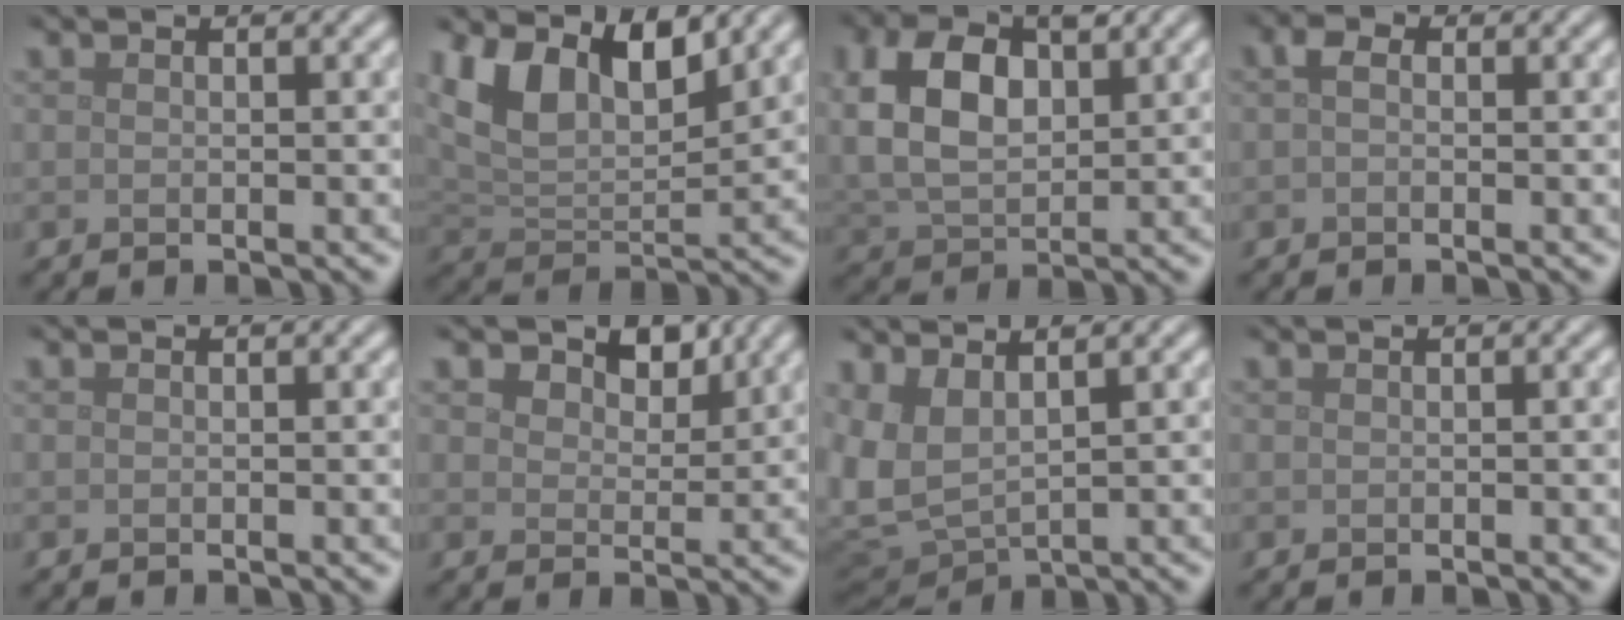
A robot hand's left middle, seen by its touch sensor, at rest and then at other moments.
{"total": 7.8, "force": [4.0, 4.2, 5.3], "torque": [-0.101, -0.011, 0.072]}
{"total": 7.7, "force": [2.3, 5.0, 5.4], "torque": [-0.119, 0.010, 0.040]}
{"total": 1.3, "force": [0.1, 0.8, 1.0], "torque": [-0.020, 0.005, -0.003]}
{"total": 0.0}
{"total": 4.3, "force": [3.2, 2.2, 1.8], "torque": [-0.035, -0.019, 0.052]}
{"total": 5.2, "force": [1.6, 2.5, 4.2], "torque": [-0.111, 0.000, 0.031]}
{"total": 1.1, "force": [0.2, 0.2, 1.0], "torque": [-0.013, 0.006, 0.002]}